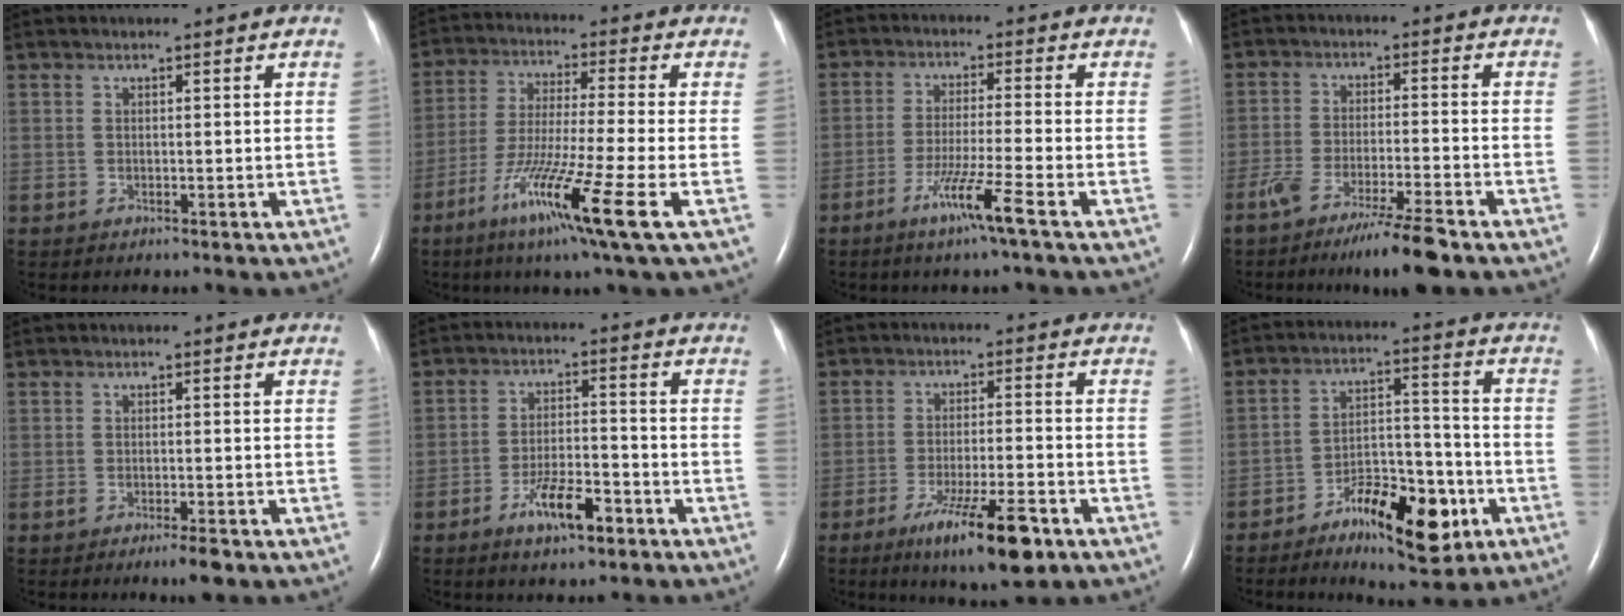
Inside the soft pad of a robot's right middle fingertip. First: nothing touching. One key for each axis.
{"total": 14.1, "fx": -6.5, "fy": -1.1, "fz": 12.5, "tx": -0.245, "ty": -0.040, "tz": -0.118}
{"total": 7.0, "fx": -3.9, "fy": -1.3, "fz": 5.6, "tx": -0.107, "ty": -0.018, "tz": -0.077}
{"total": 9.1, "fx": -6.6, "fy": -0.1, "fz": 6.2, "tx": -0.110, "ty": -0.023, "tz": -0.114}
{"total": 2.6, "fx": -1.7, "fy": 0.3, "fz": 1.8, "tx": -0.032, "ty": -0.003, "tz": -0.027}
{"total": 7.2, "fx": -4.2, "fy": 1.9, "fz": 5.5, "tx": -0.104, "ty": 0.000, "tz": -0.071}
{"total": 11.0, "fx": -6.5, "fy": 1.2, "fz": 8.8, "tx": -0.153, "ty": -0.023, "tz": -0.101}
{"total": 12.5, "fx": -6.7, "fy": 4.4, "fz": 9.6, "tx": -0.150, "ty": 0.015, "tz": -0.098}